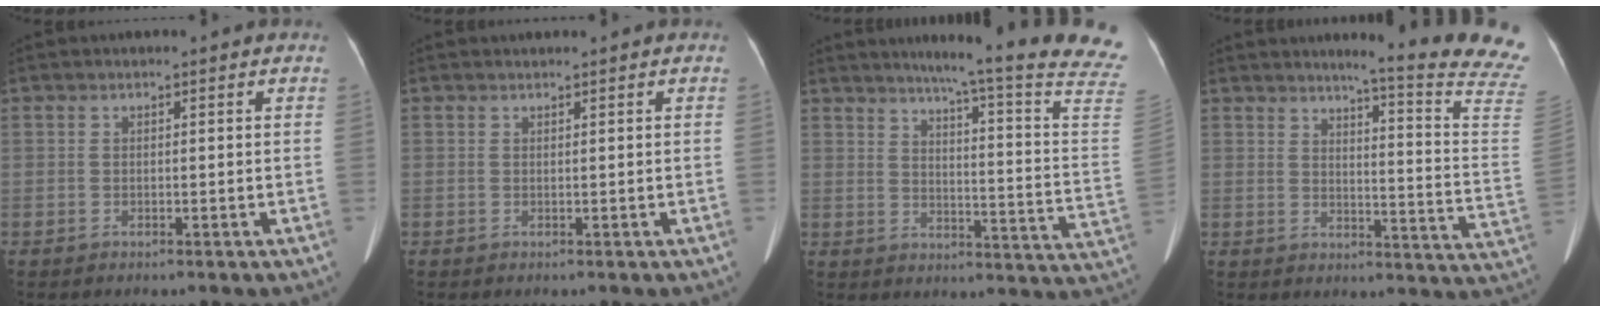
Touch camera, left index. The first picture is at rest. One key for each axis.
{"total": 0.0}
{"total": 22.8, "fx": 19.2, "fy": -1.8, "fz": 12.0, "tx": -0.165, "ty": -0.093, "tz": 0.225}
{"total": 18.4, "fx": 16.2, "fy": -2.0, "fz": 8.4, "tx": -0.111, "ty": -0.126, "tz": 0.175}